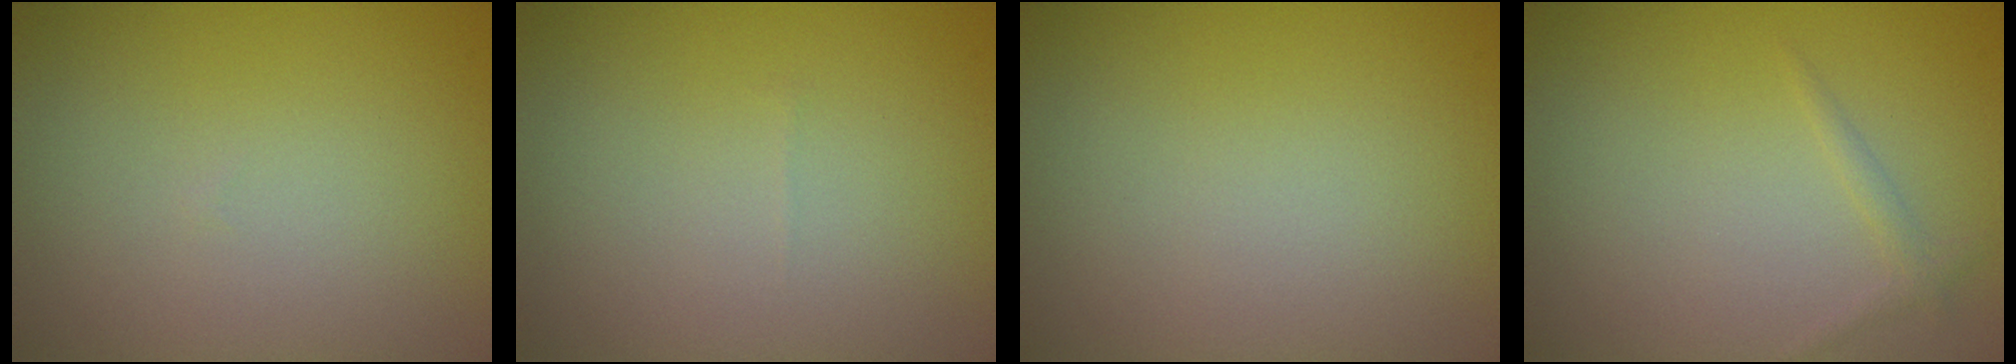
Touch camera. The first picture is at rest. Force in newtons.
{"total": 0.0}
{"total": 0.0}
{"total": 0.9, "press": 0.9, "slide": 0.0}